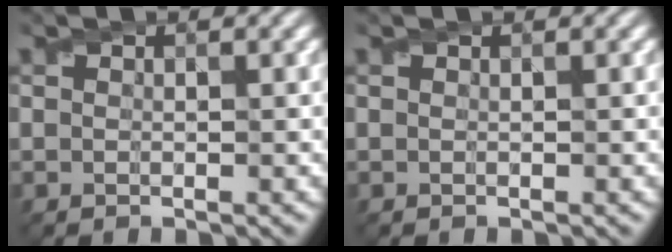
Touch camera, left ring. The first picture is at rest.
{"total": 0.0}